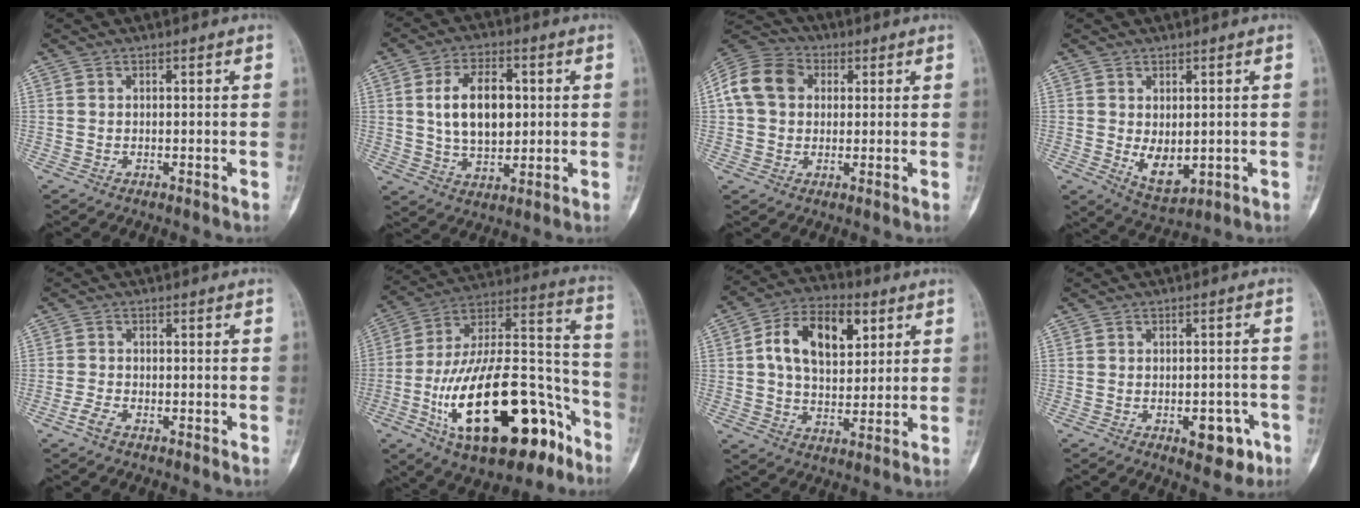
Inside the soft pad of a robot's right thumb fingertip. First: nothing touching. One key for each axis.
{"total": 12.0, "fx": 1.8, "fy": 7.3, "fz": 9.4, "tx": -0.138, "ty": -0.002, "tz": 0.035}
{"total": 12.1, "fx": 2.4, "fy": 9.6, "fz": 6.9, "tx": -0.127, "ty": 0.024, "tz": 0.035}
{"total": 6.1, "fx": -0.3, "fy": 3.6, "fz": 4.9, "tx": -0.065, "ty": -0.014, "tz": 0.013}
{"total": 2.0, "fx": -1.4, "fy": 0.8, "fz": 1.2, "tx": -0.033, "ty": 0.004, "tz": -0.031}
{"total": 31.8, "fx": -14.0, "fy": 13.8, "fz": 25.0, "tx": -0.407, "ty": 0.077, "tz": -0.217}
{"total": 14.6, "fx": 4.3, "fy": 8.9, "fz": 10.7, "tx": -0.155, "ty": 0.004, "tz": 0.069}
{"total": 6.7, "fx": -3.0, "fy": 3.5, "fz": 4.9, "tx": -0.037, "ty": 0.019, "tz": -0.031}